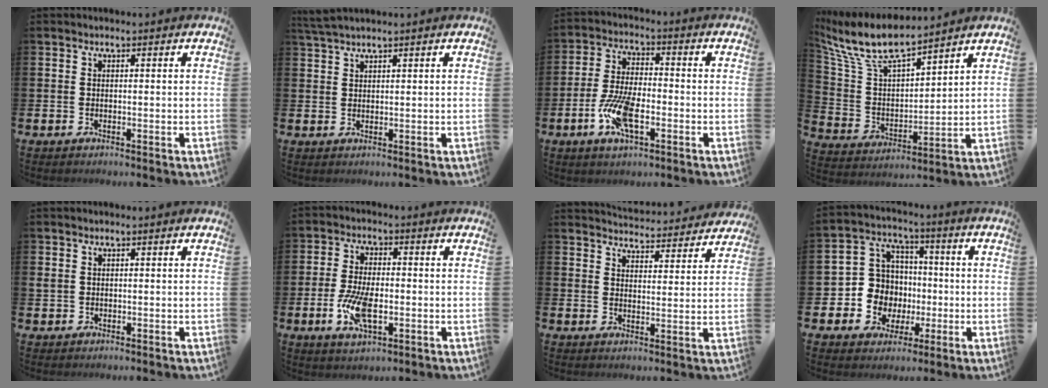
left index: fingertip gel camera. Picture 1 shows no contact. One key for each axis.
{"total": 2.0, "fx": 1.9, "fy": -0.1, "fz": 0.5, "tx": -0.018, "ty": 0.000, "tz": 0.037}
{"total": 8.3, "fx": -2.4, "fy": 3.3, "fz": 7.2, "tx": -0.155, "ty": -0.003, "tz": -0.044}
{"total": 9.2, "fx": 8.3, "fy": 1.7, "fz": 3.6, "tx": -0.112, "ty": -0.048, "tz": 0.145}
{"total": 0.8, "fx": 0.5, "fy": 0.6, "fz": 0.0, "tx": 0.001, "ty": 0.004, "tz": 0.008}
{"total": 7.4, "fx": -1.5, "fy": 3.3, "fz": 6.4, "tx": -0.131, "ty": -0.003, "tz": -0.029}
{"total": 4.6, "fx": 4.6, "fy": 0.6, "fz": 0.0, "tx": -0.003, "ty": -0.039, "tz": 0.079}
{"total": 8.3, "fx": -0.5, "fy": 8.1, "fz": 1.7, "tx": -0.092, "ty": -0.003, "tz": -0.009}